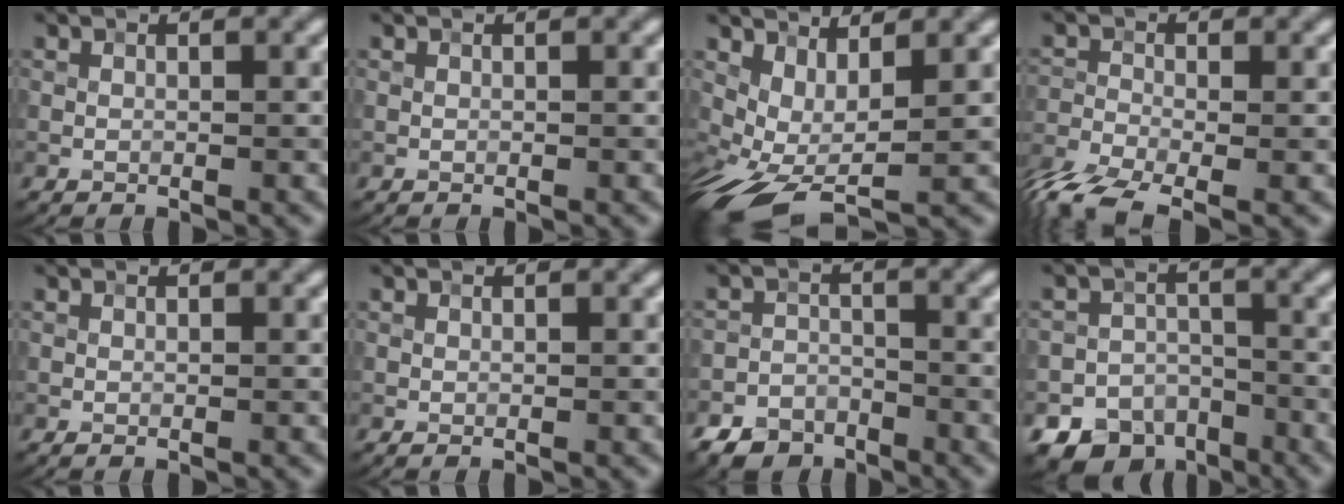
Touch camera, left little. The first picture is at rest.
{"total": 0.0}
{"total": 5.1, "force": [-0.1, 2.6, 4.3], "torque": [-0.105, -0.013, 0.003]}
{"total": 5.8, "force": [-4.4, 1.9, 3.2], "torque": [-0.075, -0.015, -0.099]}
{"total": 0.0}
{"total": 0.0}
{"total": 4.2, "force": [-3.5, 2.3, 0.6], "torque": [-0.006, -0.004, -0.059]}
{"total": 8.6, "force": [-5.8, 6.0, 1.7], "torque": [-0.007, -0.017, -0.091]}